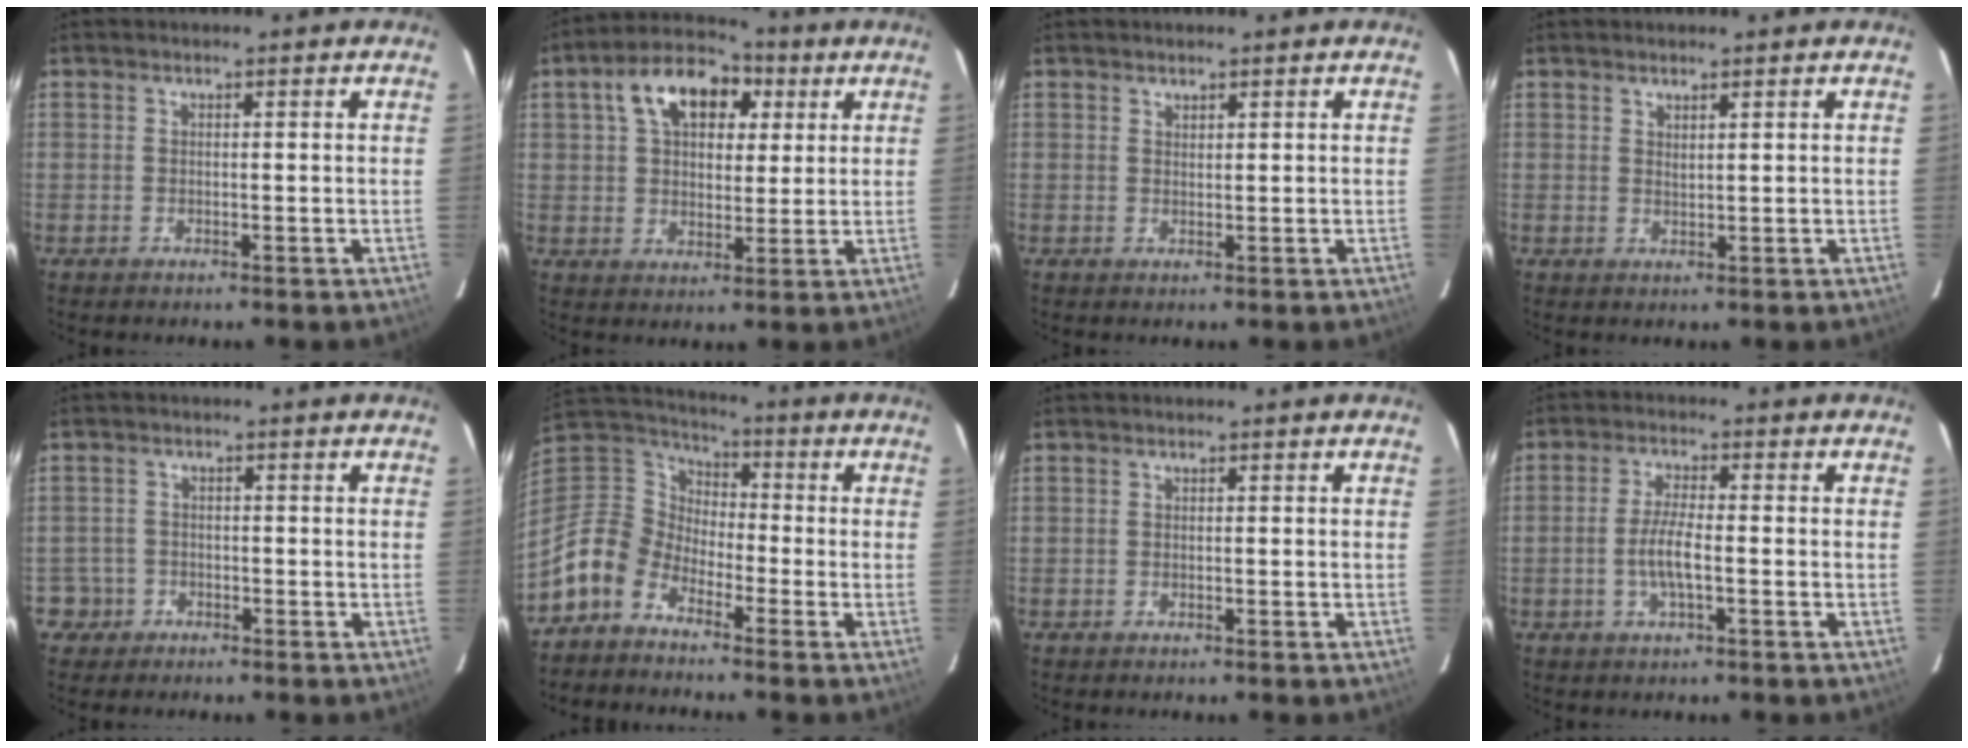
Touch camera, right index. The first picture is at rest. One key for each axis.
{"total": 12.9, "fx": 5.1, "fy": 8.0, "fz": 8.8, "tx": -0.157, "ty": 0.042, "tz": 0.080}
{"total": 0.9, "fx": 0.8, "fy": 0.3, "fz": 0.1, "tx": -0.002, "ty": 0.001, "tz": 0.016}
{"total": 1.3, "fx": 1.1, "fy": 0.2, "fz": 0.7, "tx": -0.013, "ty": 0.000, "tz": 0.018}
{"total": 4.5, "fx": -2.4, "fy": 3.8, "fz": -0.2, "tx": 0.002, "ty": 0.028, "tz": -0.047}
{"total": 10.2, "fx": -7.0, "fy": 6.6, "fz": 3.4, "tx": -0.087, "ty": 0.026, "tz": -0.161}
{"total": 0.0}
{"total": 5.0, "fx": -1.3, "fy": 1.0, "fz": 4.7, "tx": -0.095, "ty": -0.003, "tz": -0.025}